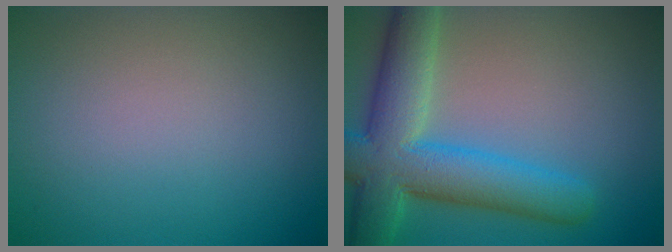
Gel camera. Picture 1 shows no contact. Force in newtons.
{"total": 9.4, "press": 9.4, "slide": 0.6}